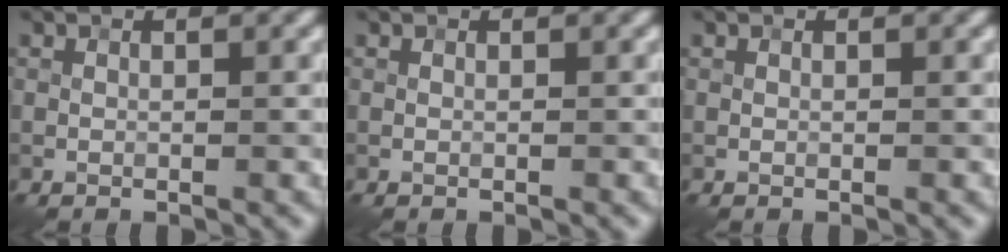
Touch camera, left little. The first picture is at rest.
{"total": 0.0}
{"total": 0.0}